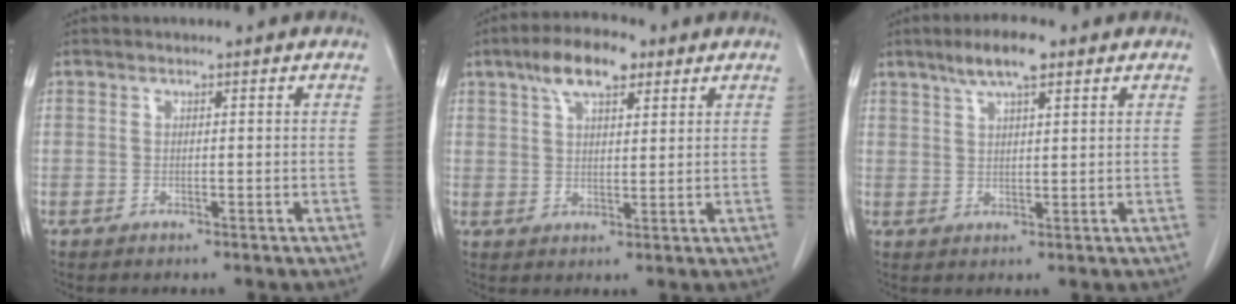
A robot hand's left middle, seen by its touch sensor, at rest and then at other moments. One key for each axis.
{"total": 7.7, "fx": 4.6, "fy": 2.8, "fz": 5.5, "tx": -0.104, "ty": 0.017, "tz": 0.078}
{"total": 5.8, "fx": 3.8, "fy": 1.0, "fz": 4.3, "tx": -0.084, "ty": 0.009, "tz": 0.066}